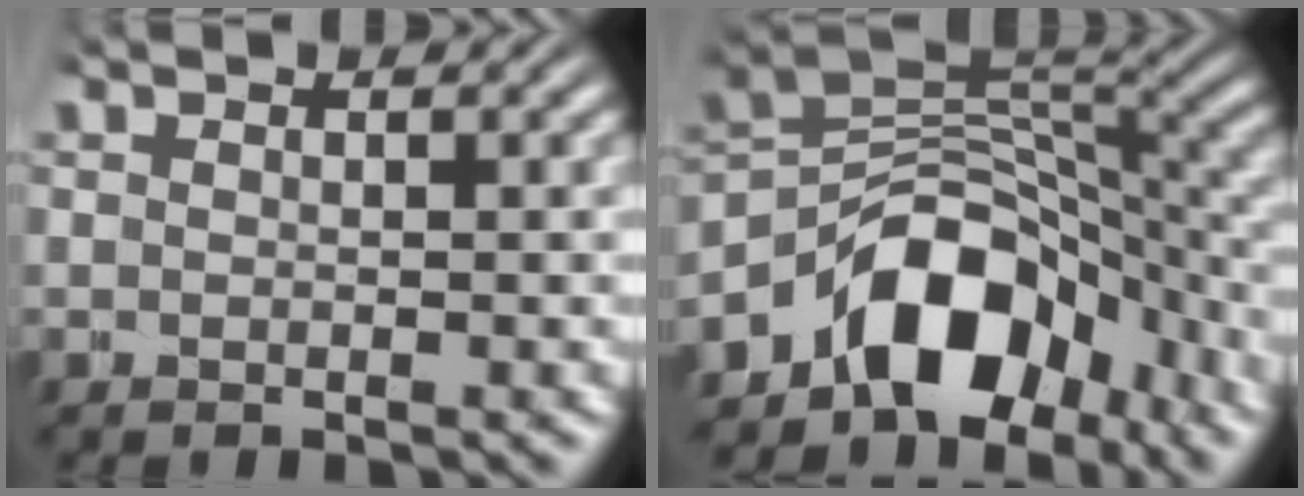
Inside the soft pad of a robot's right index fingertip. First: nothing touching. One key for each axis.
{"total": 10.7, "fx": -4.0, "fy": 7.1, "fz": 6.9, "tx": -0.128, "ty": -0.025, "tz": -0.062}